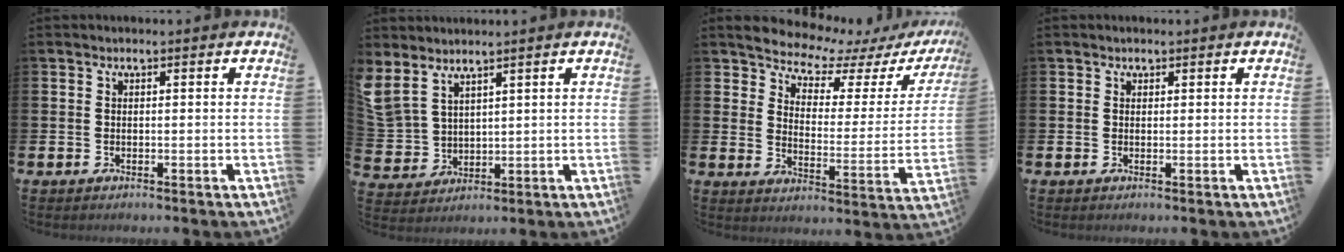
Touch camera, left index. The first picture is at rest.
{"total": 4.7, "force": [4.0, 2.2, 1.2], "torque": [-0.032, -0.017, 0.072]}
{"total": 6.7, "force": [6.4, 1.4, 1.4], "torque": [-0.047, -0.062, 0.104]}
{"total": 0.9, "force": [0.7, 0.4, 0.0], "torque": [0.014, -0.002, 0.011]}